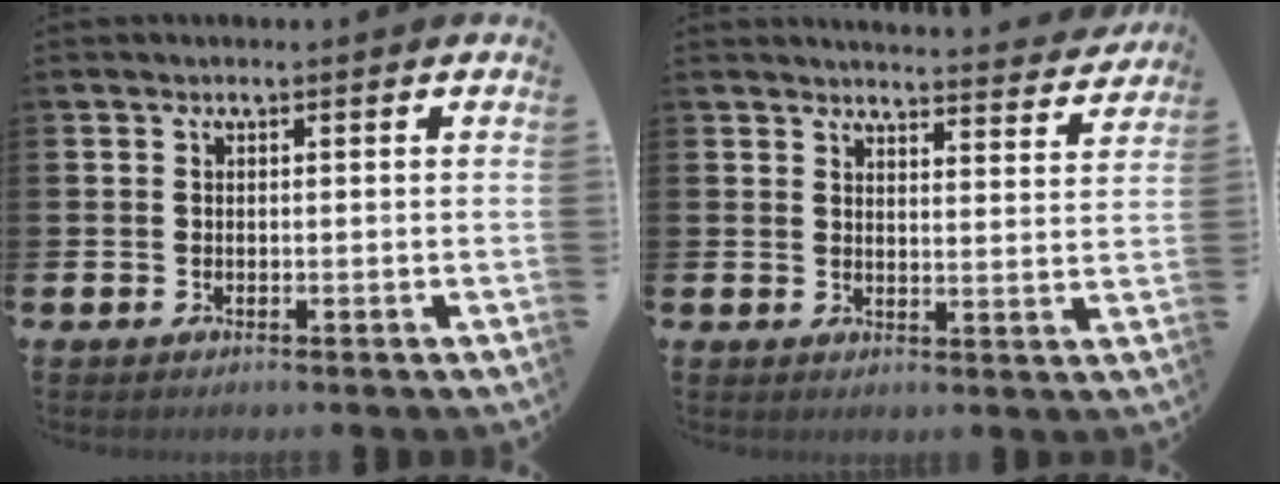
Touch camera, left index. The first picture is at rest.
{"total": 4.4, "force": [4.4, 0.0, 0.3], "torque": [0.000, -0.039, 0.073]}